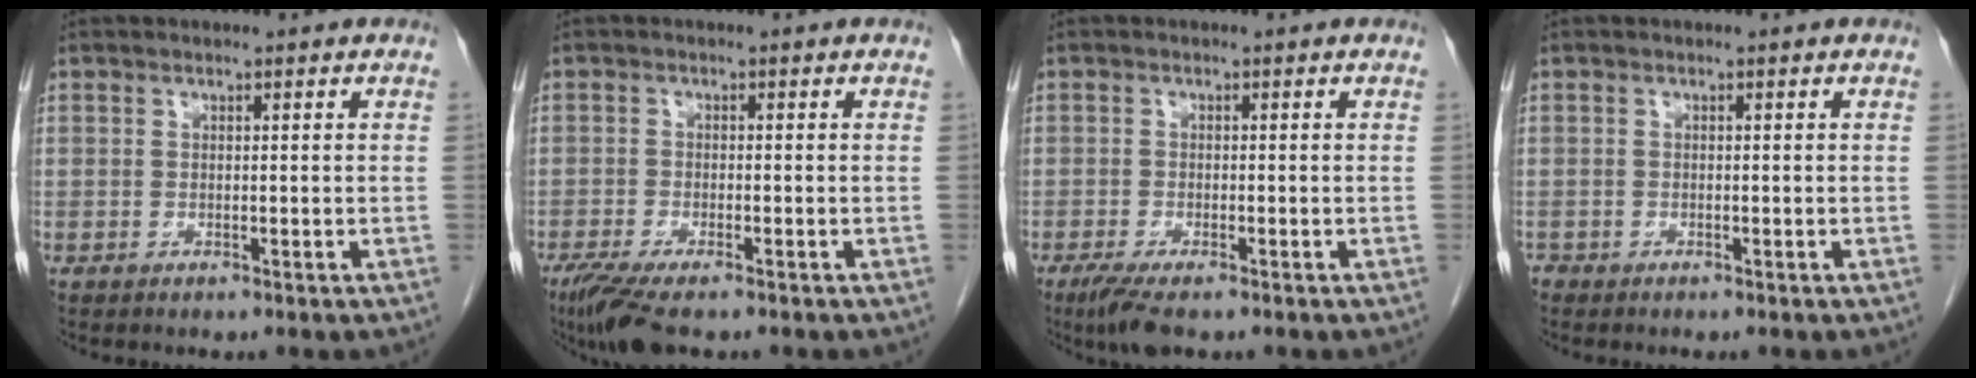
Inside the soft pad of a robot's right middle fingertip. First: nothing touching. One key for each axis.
{"total": 6.1, "fx": -4.5, "fy": 1.0, "fz": 4.0, "tx": -0.072, "ty": -0.016, "tz": -0.076}
{"total": 4.2, "fx": -2.9, "fy": 0.8, "fz": 2.9, "tx": -0.056, "ty": -0.011, "tz": -0.051}
{"total": 0.8, "fx": -0.7, "fy": 0.5, "fz": 0.1, "tx": -0.008, "ty": 0.000, "tz": -0.014}